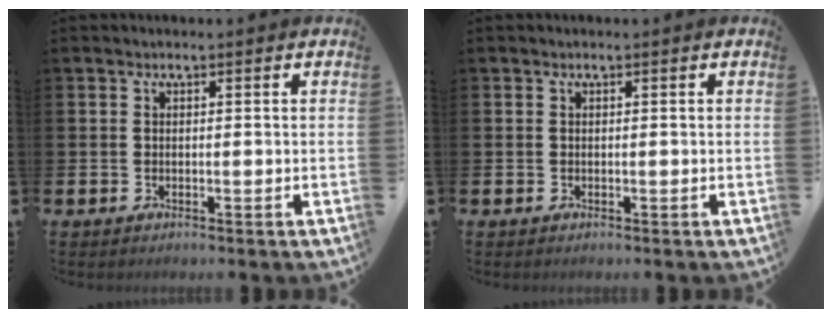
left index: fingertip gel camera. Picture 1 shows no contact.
{"total": 0.0}